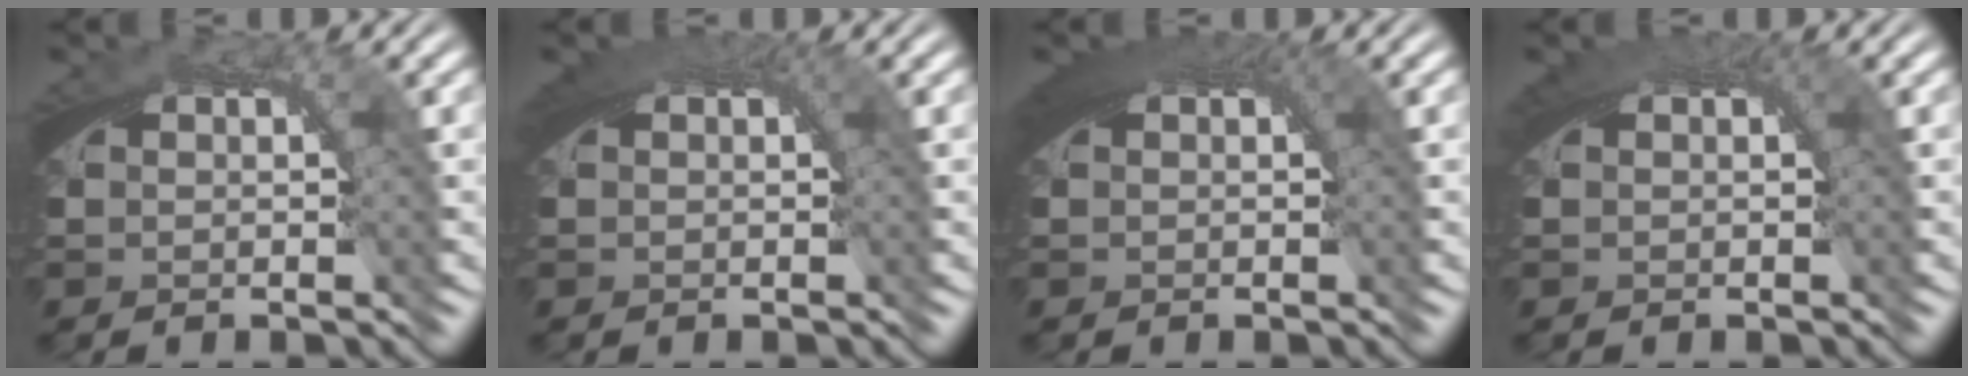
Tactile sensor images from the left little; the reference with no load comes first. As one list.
[{"total": 2.1, "force": [0.6, 1.3, 1.6], "torque": [-0.025, -0.004, 0.009]}, {"total": 3.1, "force": [0.8, 1.6, 2.6], "torque": [-0.041, -0.006, 0.015]}, {"total": 1.6, "force": [0.5, 1.0, 1.1], "torque": [-0.018, -0.005, 0.009]}]